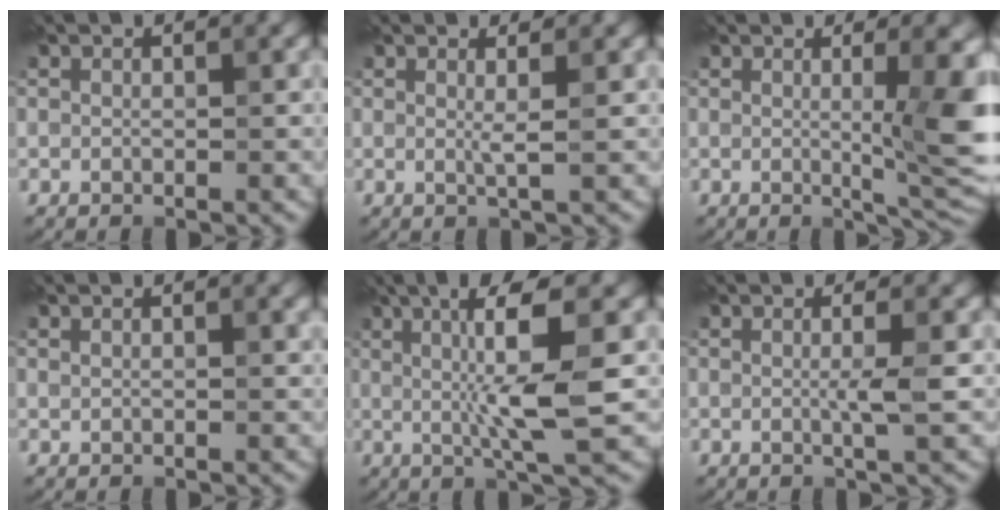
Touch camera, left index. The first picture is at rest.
{"total": 1.5, "force": [0.4, 0.3, 1.4], "torque": [-0.023, -0.003, 0.000]}
{"total": 8.0, "force": [0.5, 1.9, 7.7], "torque": [-0.085, -0.008, 0.009]}
{"total": 1.2, "force": [0.9, 0.4, 0.8], "torque": [-0.011, 0.003, 0.013]}
{"total": 8.4, "force": [1.2, 1.3, 8.2], "torque": [-0.126, -0.002, 0.021]}
{"total": 2.2, "force": [0.1, 0.3, 2.2], "torque": [-0.038, -0.003, -0.004]}